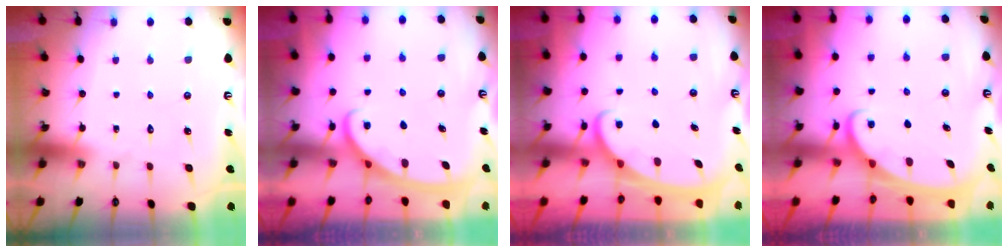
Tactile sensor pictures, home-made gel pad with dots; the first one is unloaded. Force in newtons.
{"total": 2.8, "press": 2.8, "slide": 0.4}
{"total": 2.2, "press": 2.1, "slide": 0.3}
{"total": 2.1, "press": 2.1, "slide": 0.3}